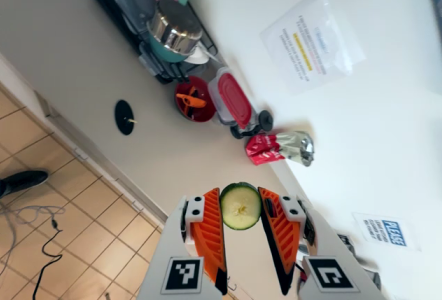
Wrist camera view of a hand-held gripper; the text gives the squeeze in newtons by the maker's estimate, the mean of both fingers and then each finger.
{"total": 6.6, "left": 6.1, "right": 7.1}